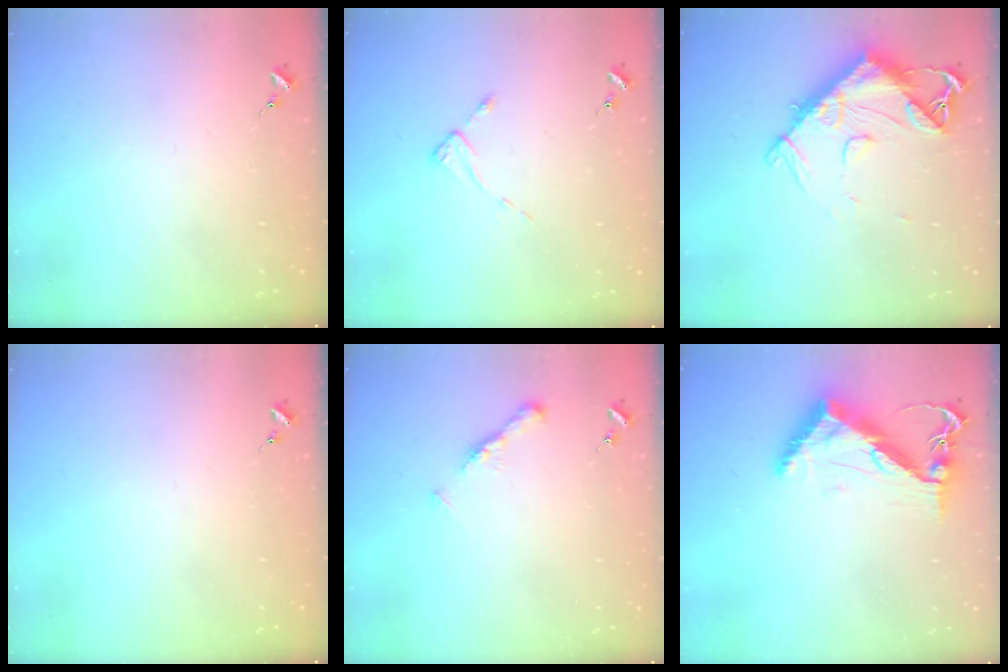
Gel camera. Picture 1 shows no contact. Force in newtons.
{"total": 2.6, "press": 2.6, "slide": 0.4}
{"total": 13.6, "press": 13.5, "slide": 1.4}
{"total": 0.0}
{"total": 6.8, "press": 6.7, "slide": 0.6}
{"total": 11.1, "press": 11.0, "slide": 1.3}